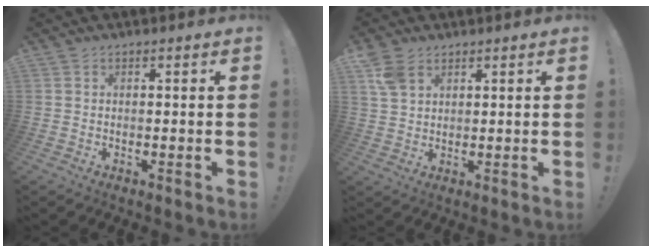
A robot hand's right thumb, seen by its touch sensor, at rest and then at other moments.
{"total": 5.8, "force": [3.1, 3.7, 3.3], "torque": [-0.054, -0.006, 0.062]}